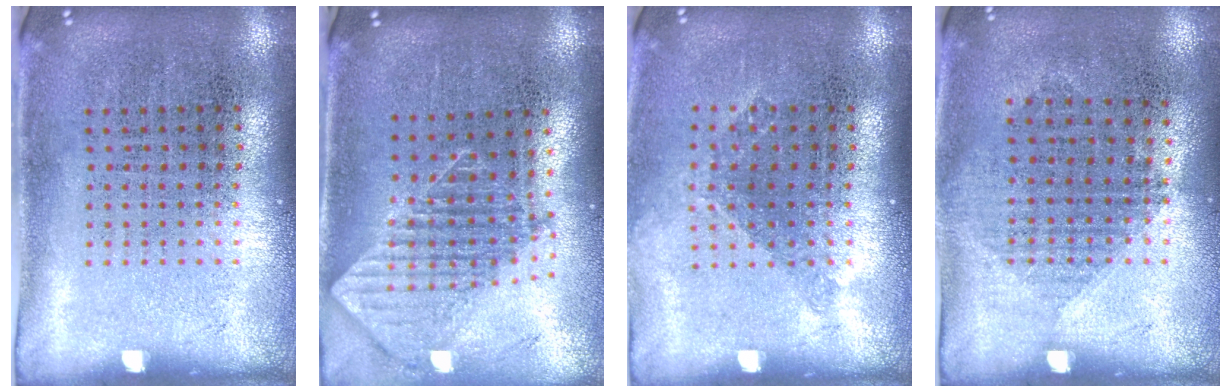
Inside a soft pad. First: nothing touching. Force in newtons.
{"total": 1.9, "press": 1.5, "slide": 1.1}
{"total": 1.0, "press": 0.8, "slide": 0.6}
{"total": 1.0, "press": 0.9, "slide": 0.5}